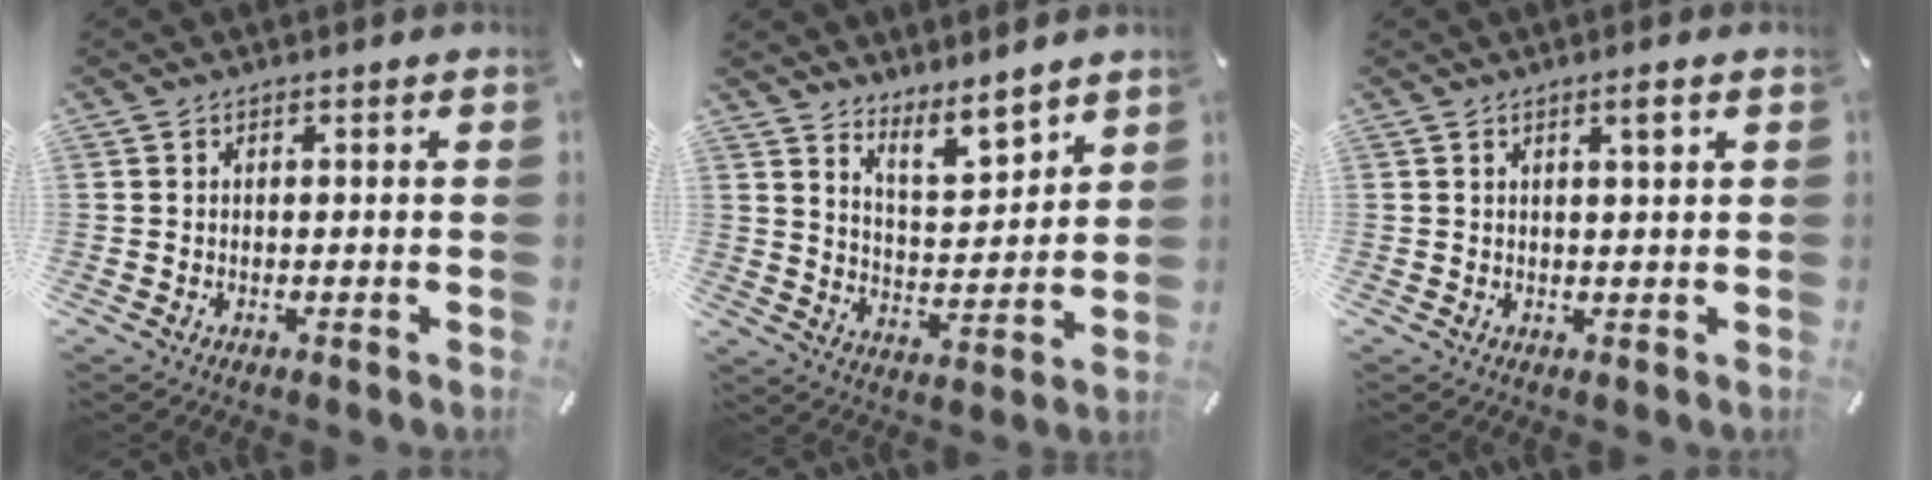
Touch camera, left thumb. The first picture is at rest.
{"total": 8.6, "force": [7.9, 2.6, 2.2], "torque": [-0.025, -0.070, 0.144]}
{"total": 2.5, "force": [1.3, 0.1, 2.2], "torque": [-0.045, 0.001, 0.020]}